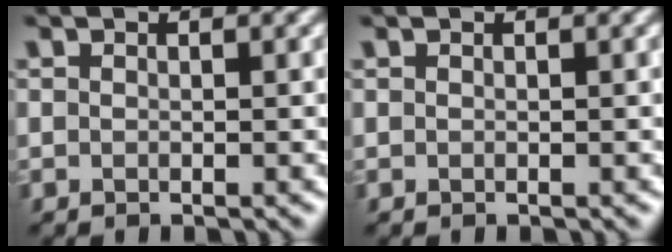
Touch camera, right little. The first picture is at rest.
{"total": 0.0}